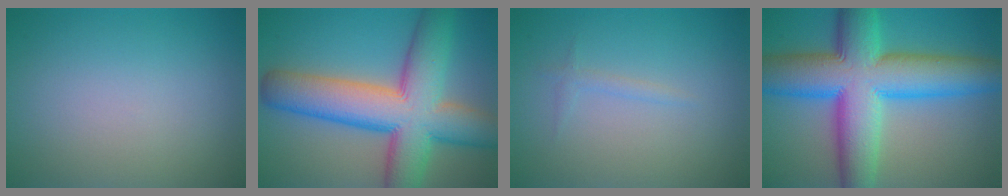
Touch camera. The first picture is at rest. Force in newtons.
{"total": 12.6, "press": 12.6, "slide": 0.6}
{"total": 0.8, "press": 0.8, "slide": 0.1}
{"total": 13.6, "press": 13.6, "slide": 0.2}